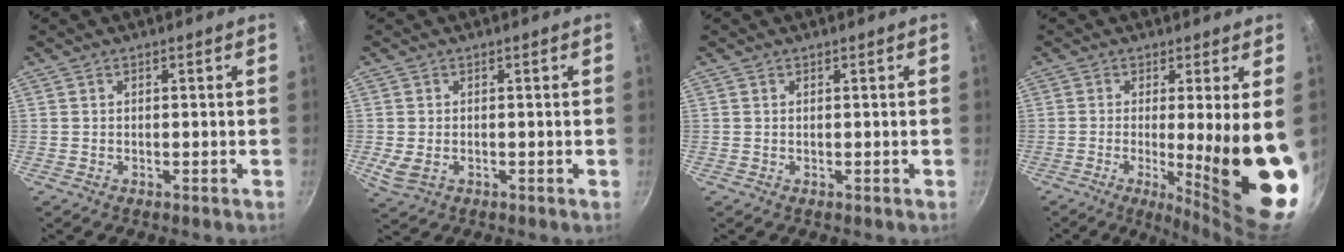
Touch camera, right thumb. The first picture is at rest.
{"total": 3.4, "force": [-0.6, 2.1, 2.5], "torque": [-0.051, -0.007, -0.006]}
{"total": 0.0}
{"total": 17.1, "force": [-1.9, 2.6, 16.8], "torque": [-0.217, -0.030, -0.013]}